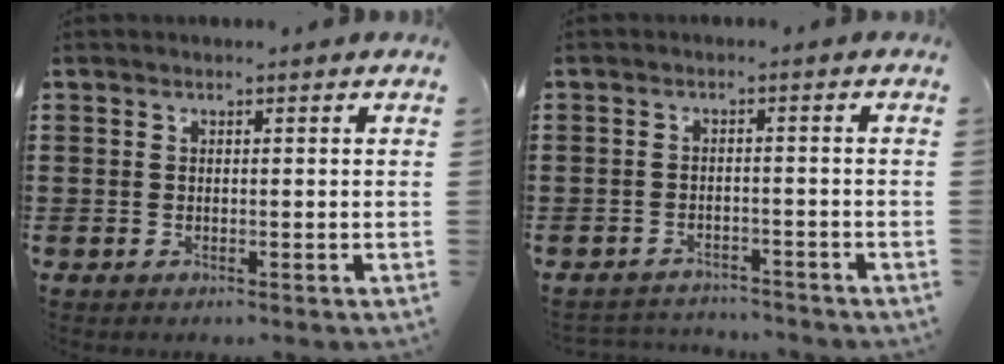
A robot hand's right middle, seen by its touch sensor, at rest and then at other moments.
{"total": 2.4, "force": [-2.4, 0.2, 0.0], "torque": [-0.009, -0.004, -0.051]}